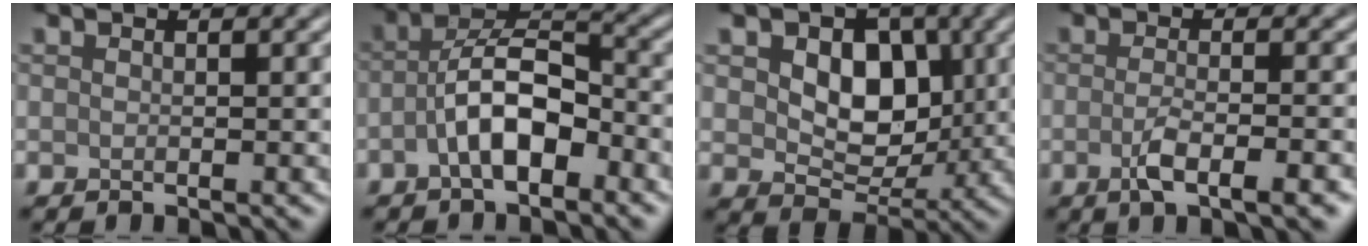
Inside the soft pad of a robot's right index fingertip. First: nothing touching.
{"total": 5.8, "force": [-2.1, 2.6, 4.8], "torque": [-0.085, 0.016, -0.045]}
{"total": 6.3, "force": [1.3, 4.5, 4.3], "torque": [-0.072, -0.008, 0.016]}
{"total": 4.3, "force": [-1.7, 1.1, 3.8], "torque": [-0.067, -0.002, -0.033]}